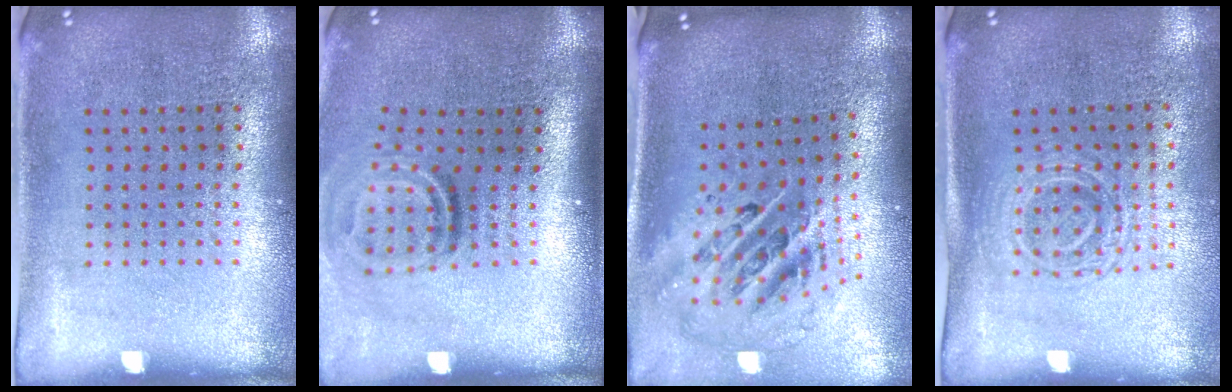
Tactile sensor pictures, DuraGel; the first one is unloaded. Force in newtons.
{"total": 2.0, "press": 1.1, "slide": 1.6}
{"total": 2.8, "press": 1.9, "slide": 2.1}
{"total": 1.6, "press": 1.4, "slide": 0.7}